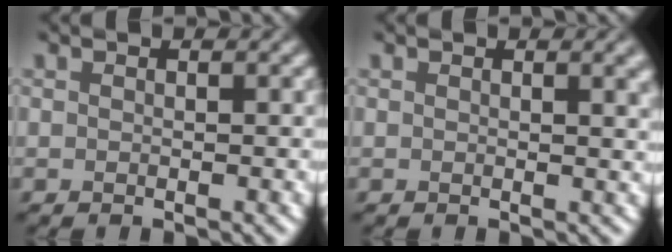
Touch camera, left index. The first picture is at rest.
{"total": 2.2, "force": [0.9, 0.8, 1.8], "torque": [-0.009, 0.005, 0.009]}